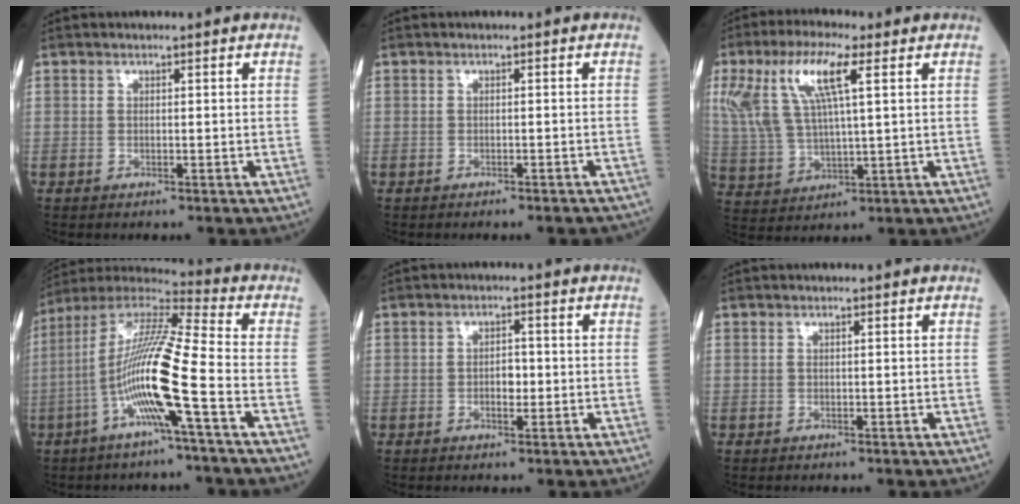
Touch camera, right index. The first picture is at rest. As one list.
[{"total": 3.6, "force": [-3.3, 0.7, 1.2], "torque": [-0.009, -0.005, -0.038]}, {"total": 12.5, "force": [5.0, 2.9, 11.1], "torque": [-0.250, 0.022, 0.100]}, {"total": 15.4, "force": [-4.5, -0.4, 14.7], "torque": [-0.291, 0.006, -0.098]}, {"total": 2.5, "force": [-0.4, 1.3, 2.2], "torque": [-0.035, 0.004, -0.005]}, {"total": 0.0}]